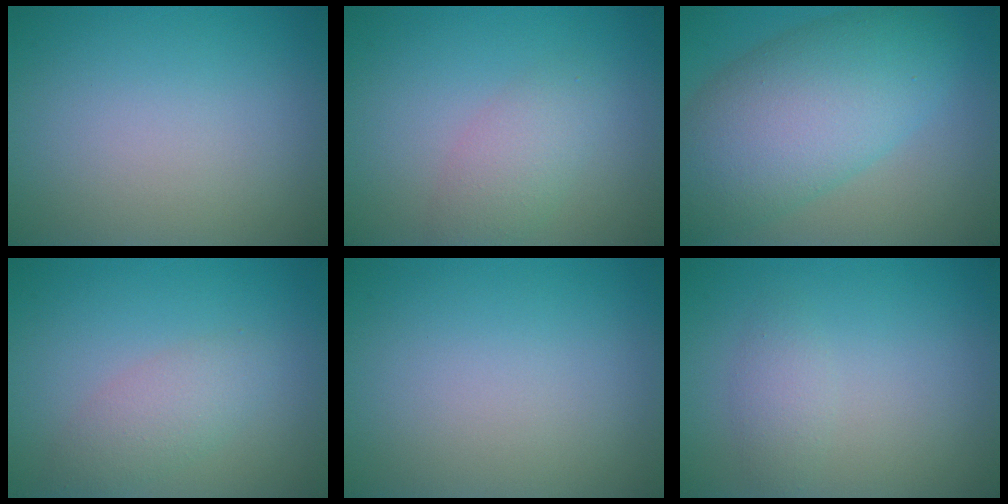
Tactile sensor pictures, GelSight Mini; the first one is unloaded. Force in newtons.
{"total": 2.7, "press": 2.7, "slide": 0.1}
{"total": 10.0, "press": 10.0, "slide": 0.2}
{"total": 2.6, "press": 2.6, "slide": 0.1}
{"total": 0.0}
{"total": 1.5, "press": 1.5, "slide": 0.1}